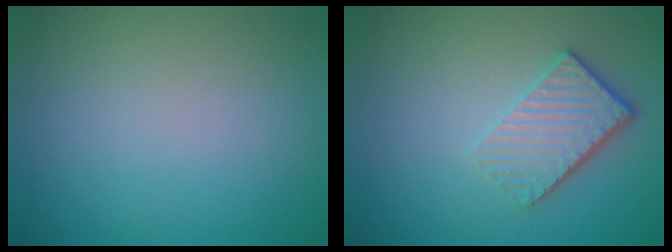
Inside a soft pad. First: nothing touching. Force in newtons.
{"total": 4.2, "press": 3.0, "slide": 3.0}